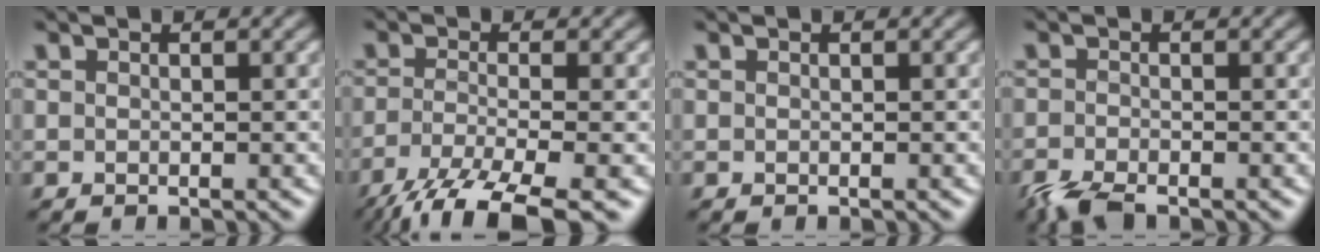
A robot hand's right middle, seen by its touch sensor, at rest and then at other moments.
{"total": 7.9, "force": [-5.4, 1.5, 5.6], "torque": [-0.114, -0.018, -0.107]}
{"total": 0.0}
{"total": 3.5, "force": [-2.7, 1.0, 1.9], "torque": [-0.045, -0.005, -0.060]}